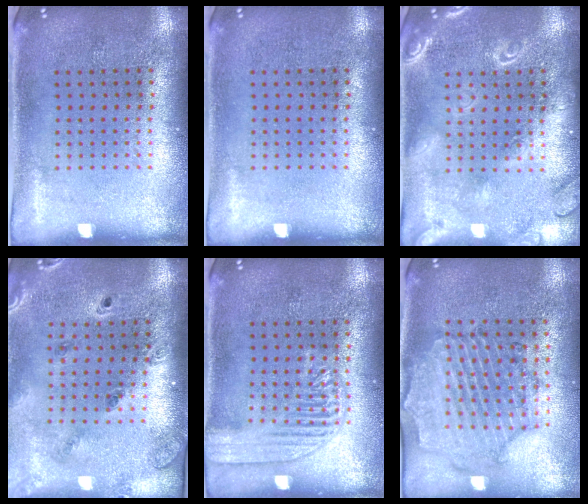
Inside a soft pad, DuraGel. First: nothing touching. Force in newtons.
{"total": 0.0}
{"total": 2.1, "press": 2.1, "slide": 0.2}
{"total": 1.4, "press": 1.4, "slide": 0.1}
{"total": 2.5, "press": 2.5, "slide": 0.3}
{"total": 1.0, "press": 1.0, "slide": 0.3}